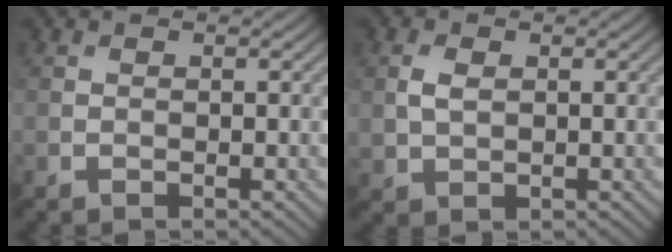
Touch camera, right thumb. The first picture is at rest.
{"total": 2.6, "force": [0.5, 1.7, 1.9], "torque": [-0.047, 0.002, 0.012]}